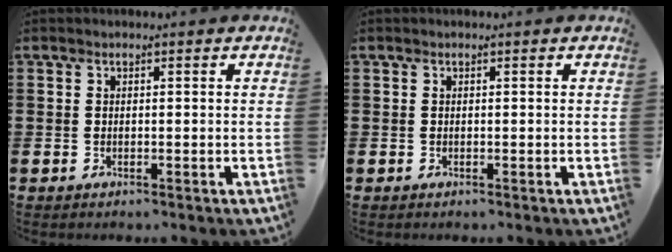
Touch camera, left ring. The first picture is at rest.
{"total": 0.0}